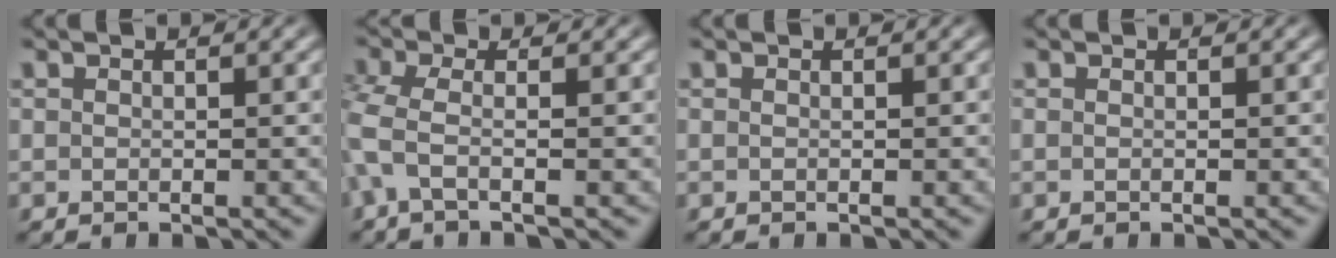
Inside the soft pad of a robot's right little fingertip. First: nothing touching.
{"total": 2.5, "force": [-0.3, 1.0, 2.3], "torque": [-0.070, -0.013, -0.001]}
{"total": 0.0}
{"total": 0.0}